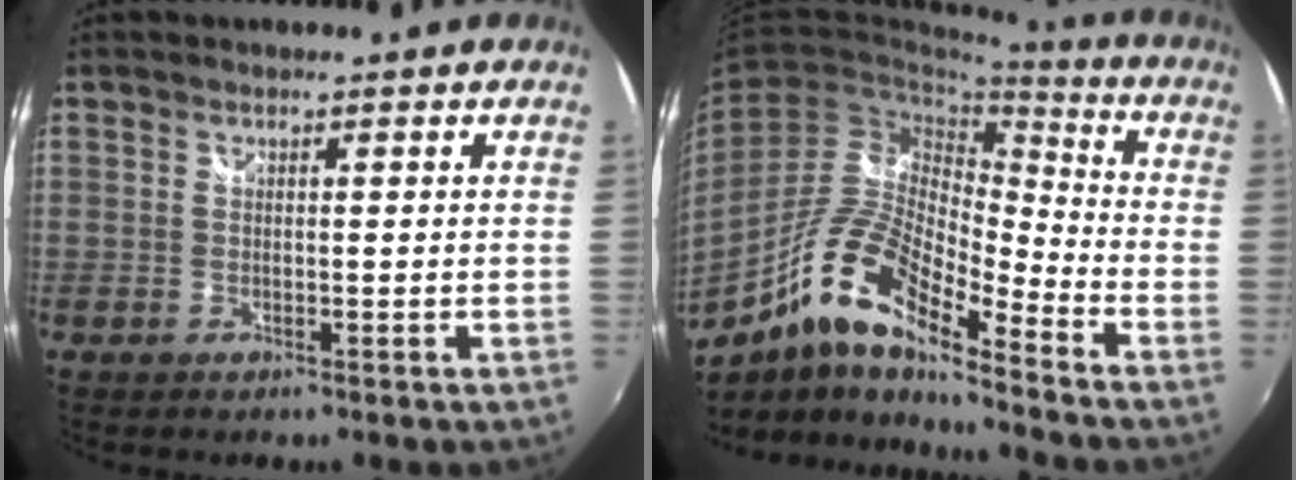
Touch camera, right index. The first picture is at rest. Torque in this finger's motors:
{"motor_torque": [0.42, -0.46, 0.58, 0.12]}